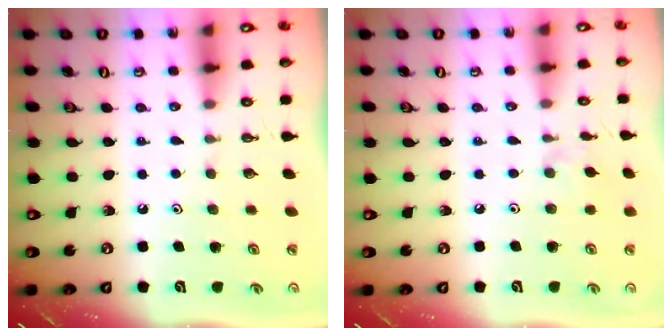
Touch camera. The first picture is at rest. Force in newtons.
{"total": 2.1, "press": 2.0, "slide": 0.4}